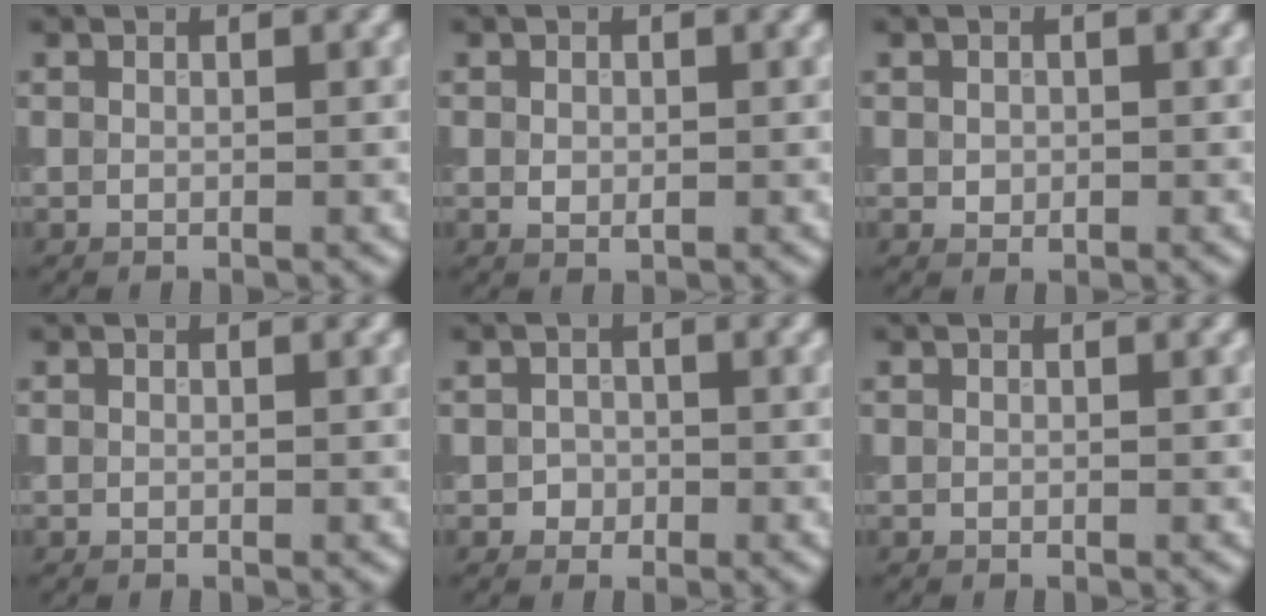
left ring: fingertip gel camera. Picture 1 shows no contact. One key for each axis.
{"total": 1.1, "fx": 0.0, "fy": 0.8, "fz": 0.8, "tx": -0.013, "ty": -0.002, "tz": 0.000}
{"total": 1.0, "fx": 0.0, "fy": 0.8, "fz": 0.5, "tx": -0.007, "ty": -0.002, "tz": -0.001}
{"total": 0.0}
{"total": 1.2, "fx": -0.4, "fy": 1.1, "fz": 0.2, "tx": 0.007, "ty": 0.001, "tz": -0.009}
{"total": 0.0}